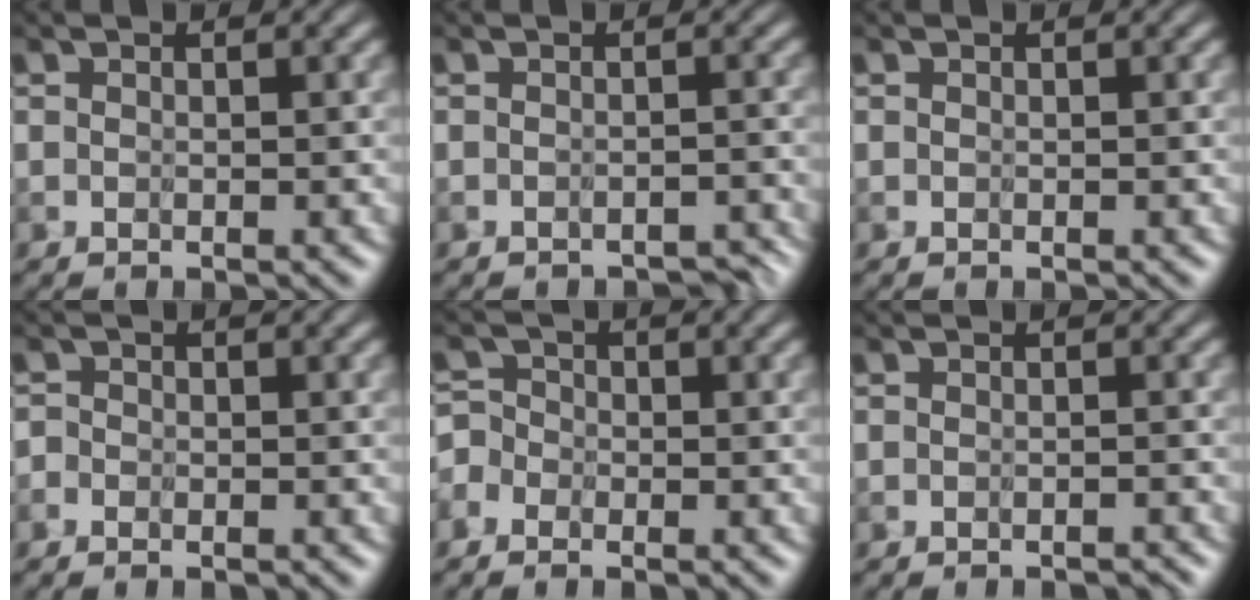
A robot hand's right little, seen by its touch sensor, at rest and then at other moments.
{"total": 2.8, "force": [-2.3, -0.5, -1.5], "torque": [0.048, 0.006, -0.036]}
{"total": 0.0}
{"total": 1.8, "force": [-1.5, 1.1, -0.4], "torque": [0.011, 0.014, -0.040]}
{"total": 2.4, "force": [-1.9, 1.4, -0.2], "torque": [0.009, 0.016, -0.051]}
{"total": 1.3, "force": [-1.1, -0.4, -0.6], "torque": [0.023, 0.011, -0.019]}